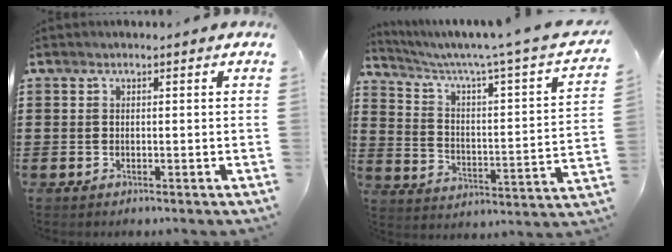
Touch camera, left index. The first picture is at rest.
{"total": 4.4, "force": [3.2, -0.2, 3.1], "torque": [-0.074, -0.039, 0.044]}